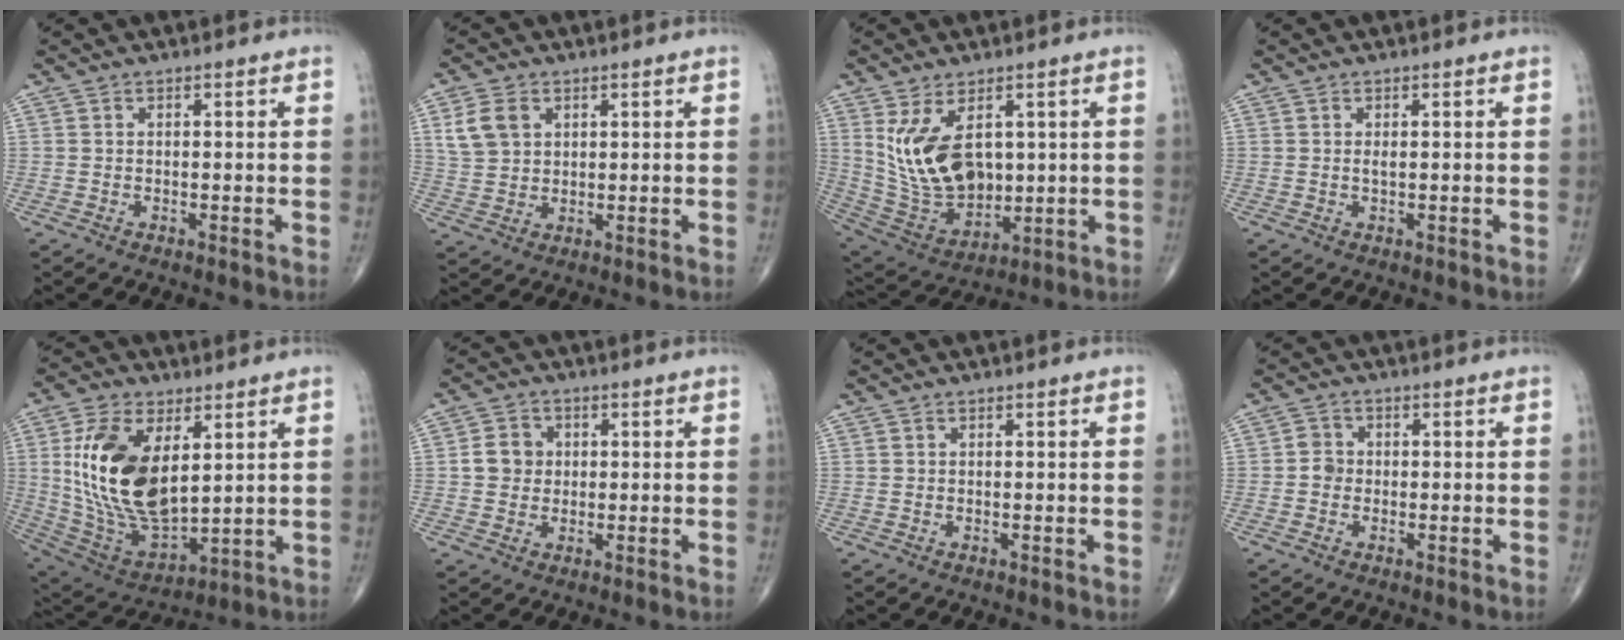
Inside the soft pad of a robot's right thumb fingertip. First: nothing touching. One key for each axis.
{"total": 6.6, "fx": 2.5, "fy": 4.9, "fz": 3.7, "tx": -0.061, "ty": -0.004, "tz": 0.053}
{"total": 15.0, "fx": 3.7, "fy": 9.0, "fz": 11.5, "tx": -0.192, "ty": -0.022, "tz": 0.098}
{"total": 0.7, "fx": 0.1, "fy": 0.3, "fz": 0.6, "tx": -0.013, "ty": -0.002, "tz": 0.002}
{"total": 20.7, "fx": 4.7, "fy": 11.1, "fz": 16.9, "tx": -0.316, "ty": -0.027, "tz": 0.102}
{"total": 5.0, "fx": 0.4, "fy": 4.5, "fz": 2.1, "tx": -0.018, "ty": 0.005, "tz": 0.002}
{"total": 0.0}
{"total": 2.4, "fx": -0.4, "fy": 2.1, "fz": 0.9, "tx": -0.004, "ty": 0.007, "tz": -0.012}